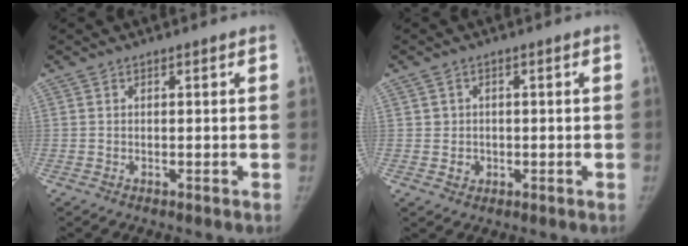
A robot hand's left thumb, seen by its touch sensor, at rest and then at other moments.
{"total": 2.3, "force": [-0.2, 2.3, 0.4], "torque": [0.010, 0.002, 0.000]}